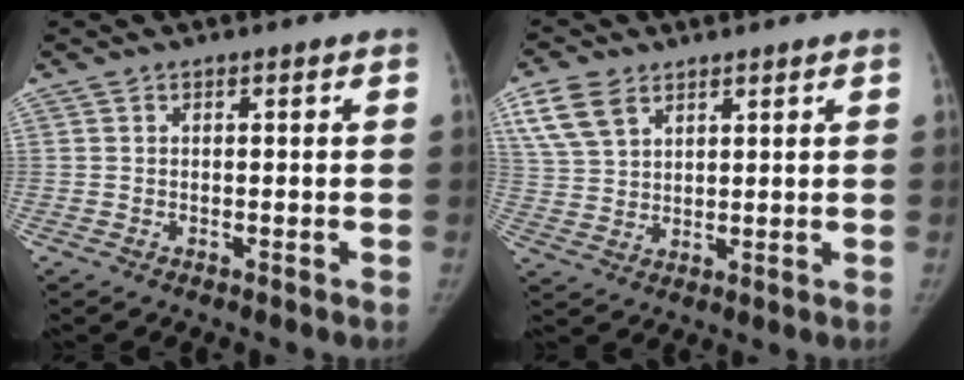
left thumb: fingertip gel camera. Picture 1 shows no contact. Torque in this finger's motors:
{"motor_torque": [1.86, 1.57, 1.23, -1.55, 0.58]}